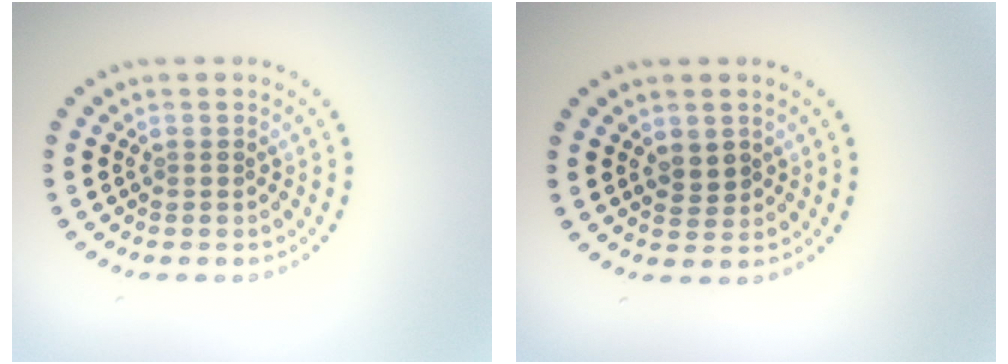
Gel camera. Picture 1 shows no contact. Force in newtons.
{"total": 1.1, "press": 1.0, "slide": 0.5}